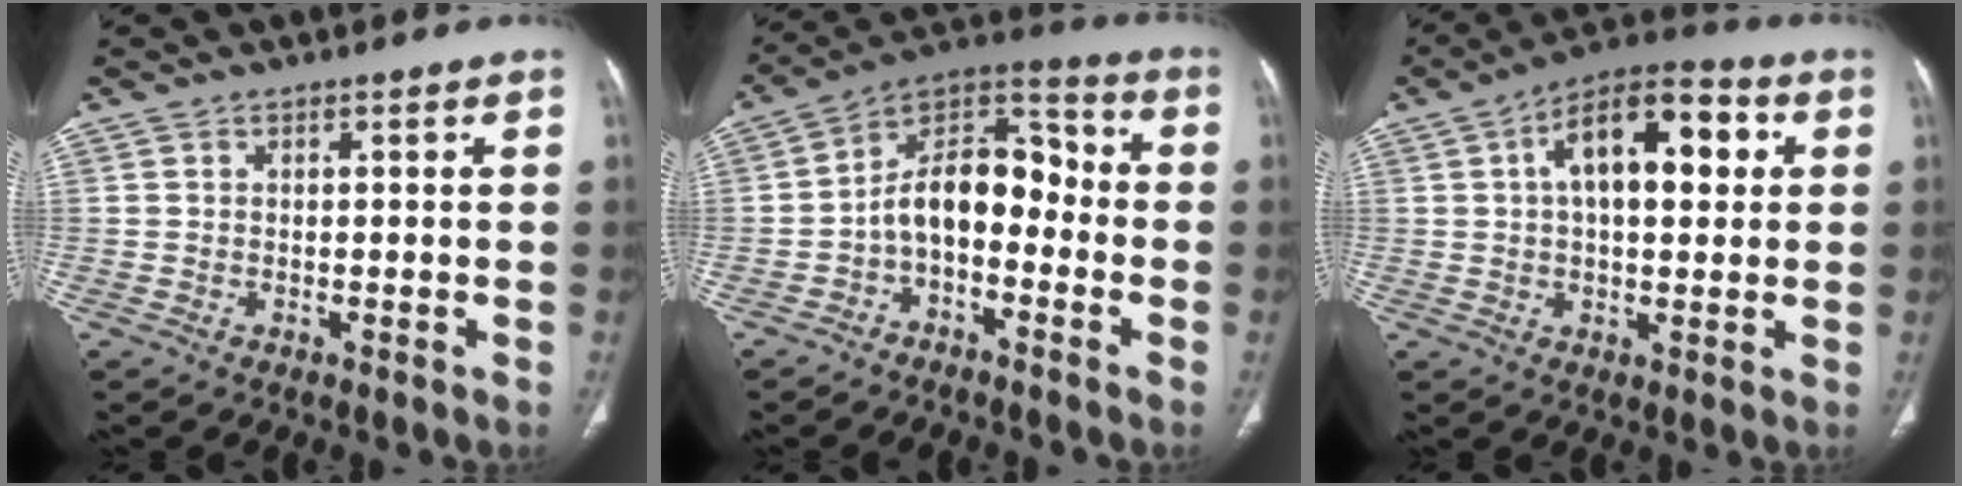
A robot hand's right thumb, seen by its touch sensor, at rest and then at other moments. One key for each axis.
{"total": 12.0, "fx": -2.8, "fy": 7.4, "fz": 9.0, "tx": -0.122, "ty": 0.068, "tz": -0.061}
{"total": 15.3, "fx": 3.7, "fy": 7.7, "fz": 12.7, "tx": -0.176, "ty": 0.024, "tz": 0.051}